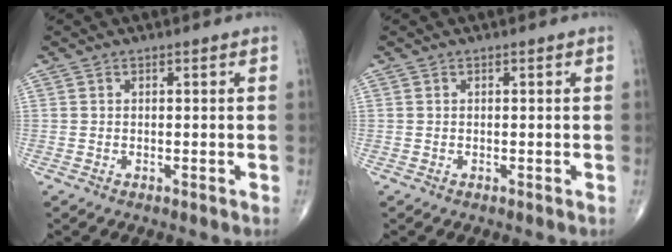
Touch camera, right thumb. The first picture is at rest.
{"total": 0.0}